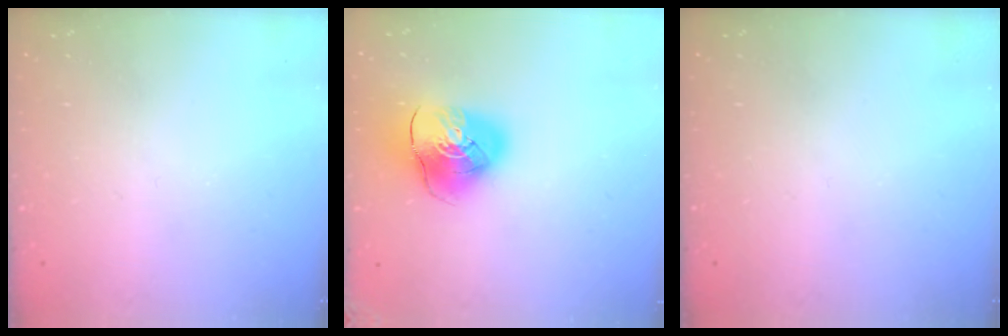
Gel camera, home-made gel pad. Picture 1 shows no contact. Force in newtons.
{"total": 12.7, "press": 12.5, "slide": 1.8}
{"total": 0.0}